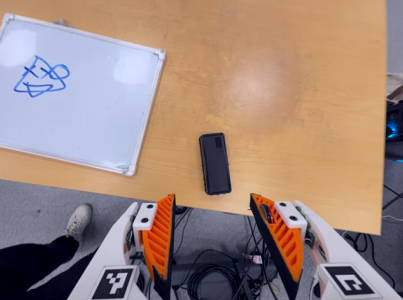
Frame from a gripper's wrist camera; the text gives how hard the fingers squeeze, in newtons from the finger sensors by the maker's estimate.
{"total": 0.0}